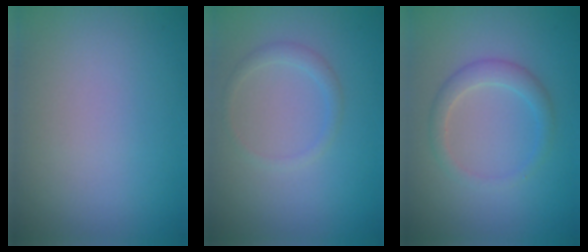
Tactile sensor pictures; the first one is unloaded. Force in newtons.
{"total": 1.2, "press": 1.1, "slide": 0.1}
{"total": 2.2, "press": 2.2, "slide": 0.1}